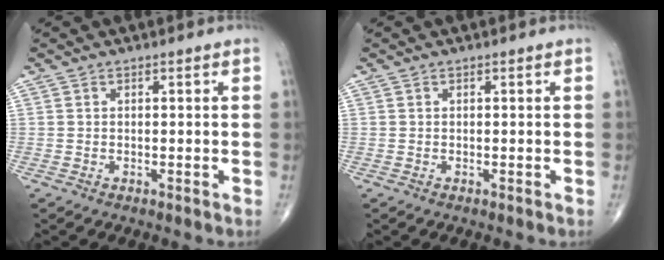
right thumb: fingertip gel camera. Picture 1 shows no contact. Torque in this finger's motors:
{"motor_torque": [0.05, -0.05, 0.17, 0.10, 0.07]}